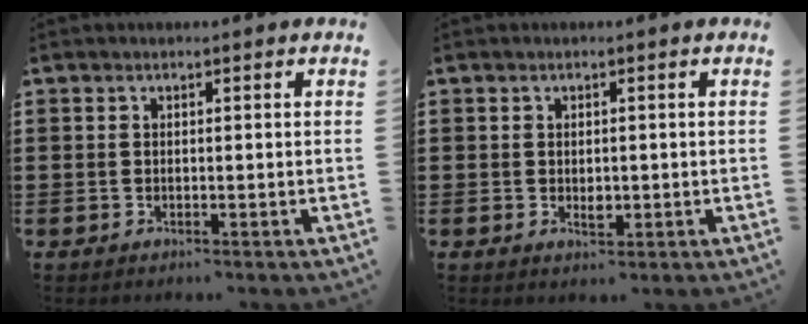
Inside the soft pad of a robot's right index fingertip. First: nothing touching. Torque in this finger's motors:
{"motor_torque": [0.69, 0.17, 0.03, 0.06]}